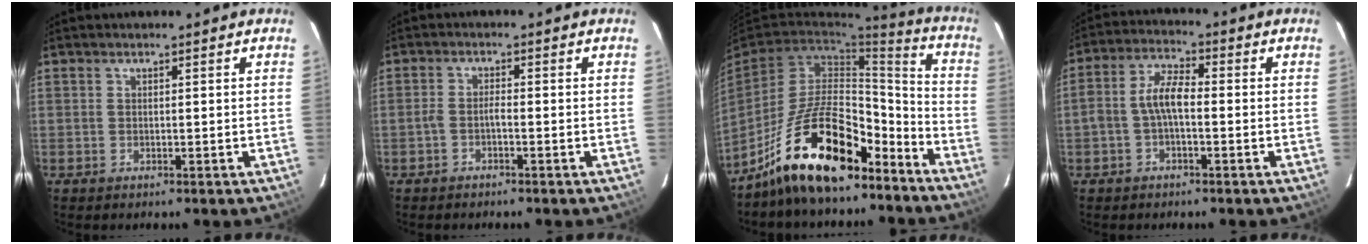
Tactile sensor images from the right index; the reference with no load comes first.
{"total": 1.8, "force": [-1.1, 0.3, 1.3], "torque": [-0.034, 0.007, -0.025]}
{"total": 19.5, "force": [-14.0, 7.4, 11.4], "torque": [-0.206, 0.026, -0.225]}
{"total": 5.5, "force": [-1.2, 2.3, 4.8], "torque": [-0.104, 0.020, -0.026]}